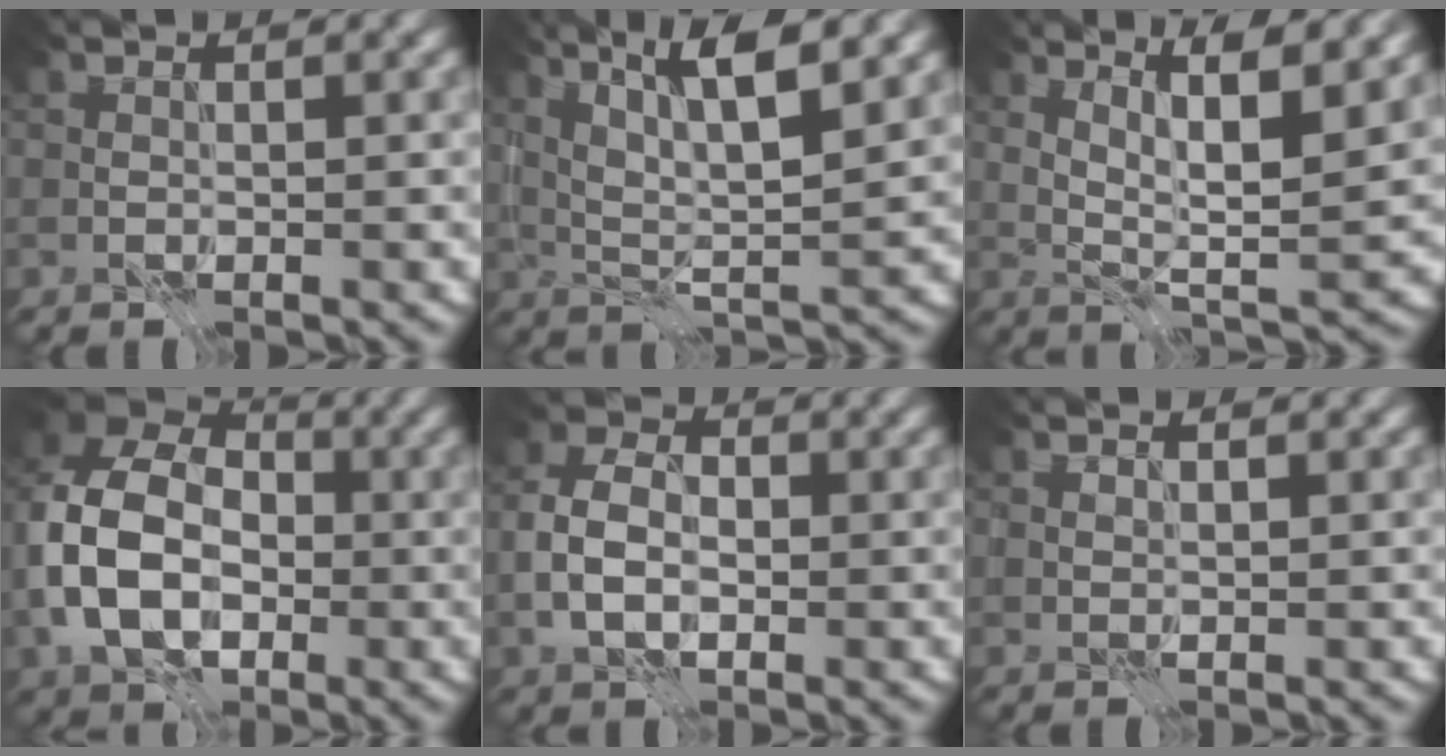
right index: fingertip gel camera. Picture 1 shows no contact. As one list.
[{"total": 7.3, "force": [3.8, 1.4, 6.1], "torque": [-0.108, 0.003, 0.068]}, {"total": 7.2, "force": [3.2, 1.2, 6.3], "torque": [-0.103, -0.002, 0.063]}, {"total": 11.9, "force": [-1.9, 8.7, 8.0], "torque": [-0.190, -0.013, -0.045]}, {"total": 4.7, "force": [-0.8, 3.2, 3.3], "torque": [-0.072, 0.004, -0.022]}, {"total": 0.7, "force": [0.5, 0.1, 0.4], "torque": [-0.011, 0.002, 0.007]}]